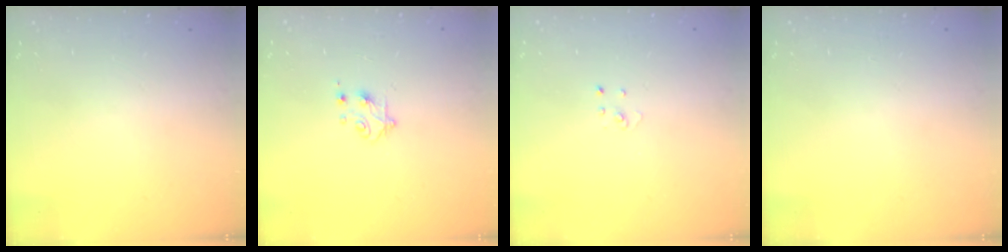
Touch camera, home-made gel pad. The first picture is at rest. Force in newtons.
{"total": 4.9, "press": 4.8, "slide": 0.7}
{"total": 1.9, "press": 1.9, "slide": 0.2}
{"total": 0.0}